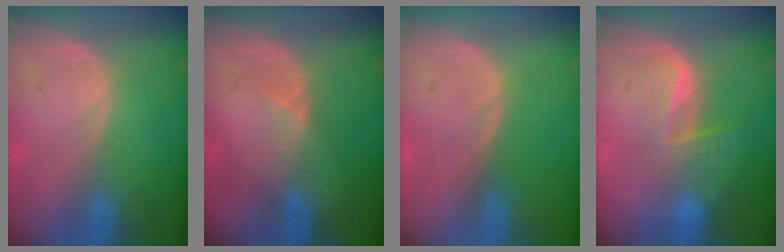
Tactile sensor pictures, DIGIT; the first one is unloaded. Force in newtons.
{"total": 3.0, "press": 2.6, "slide": 1.5}
{"total": 0.0}
{"total": 6.6, "press": 6.2, "slide": 2.1}